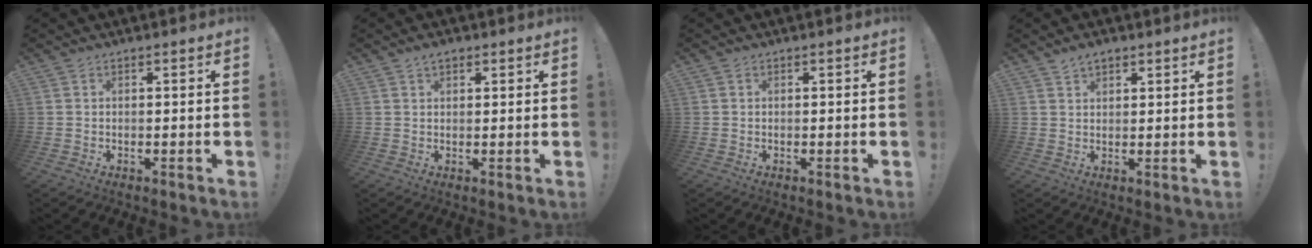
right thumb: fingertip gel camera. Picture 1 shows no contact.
{"total": 2.5, "force": [1.6, 1.4, 1.4], "torque": [-0.022, -0.003, 0.030]}
{"total": 0.0}
{"total": 2.9, "force": [2.3, 1.4, 1.0], "torque": [-0.010, -0.013, 0.041]}